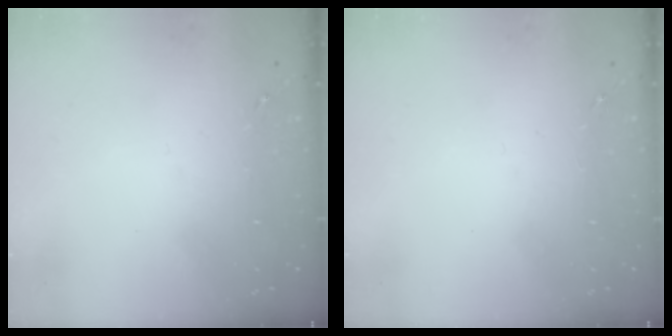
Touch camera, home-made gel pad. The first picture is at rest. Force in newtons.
{"total": 0.0}